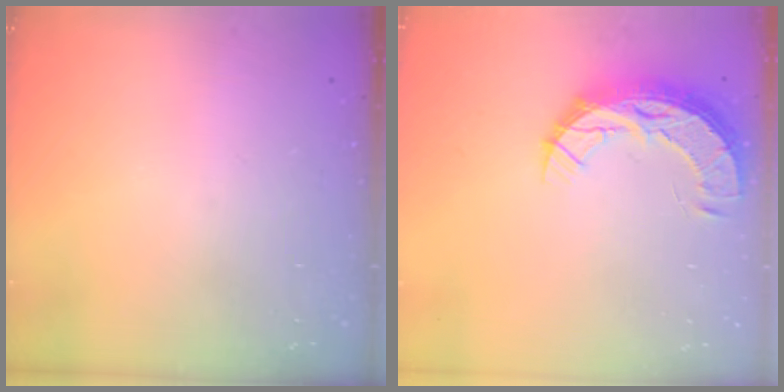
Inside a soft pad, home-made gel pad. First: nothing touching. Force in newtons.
{"total": 11.8, "press": 11.8, "slide": 1.0}